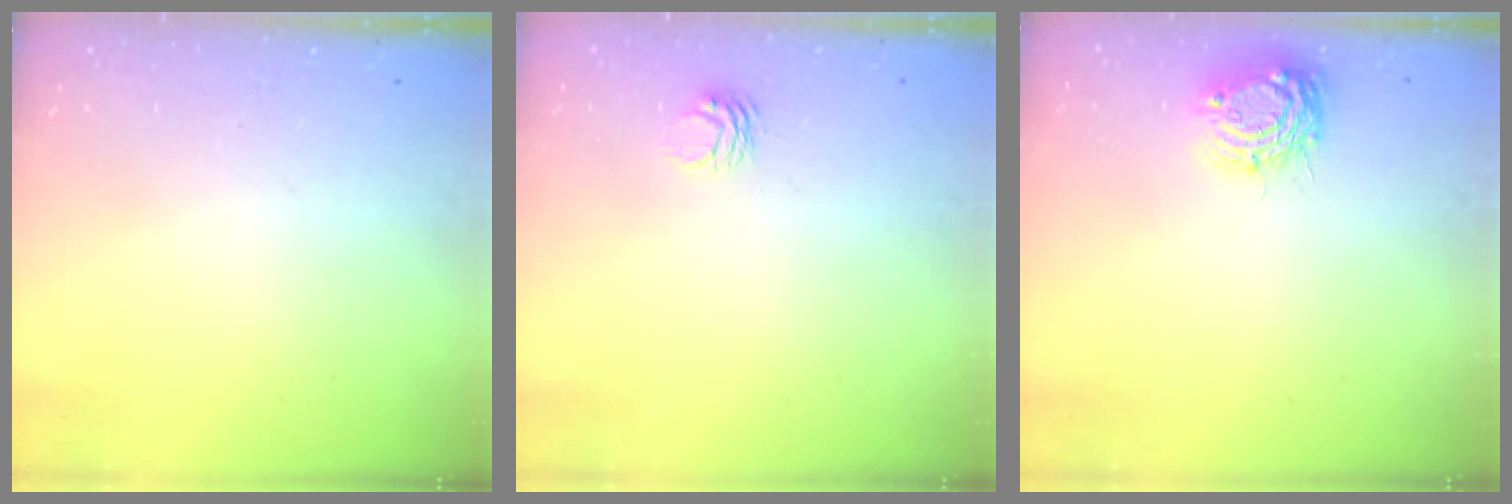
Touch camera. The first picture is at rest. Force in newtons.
{"total": 2.7, "press": 2.7, "slide": 0.2}
{"total": 8.7, "press": 8.7, "slide": 0.9}